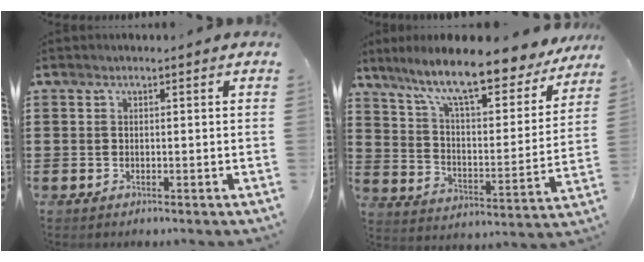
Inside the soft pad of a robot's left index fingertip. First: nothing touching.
{"total": 11.8, "force": [9.8, 1.1, 6.6], "torque": [-0.155, -0.061, 0.164]}